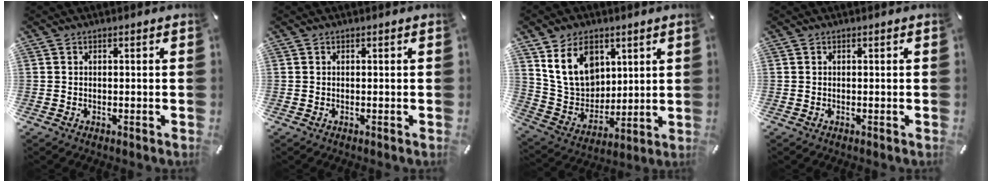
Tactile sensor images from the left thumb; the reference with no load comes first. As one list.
[{"total": 0.0}, {"total": 13.6, "force": [6.3, 10.3, 6.3], "torque": [-0.128, -0.016, 0.126]}, {"total": 0.0}]